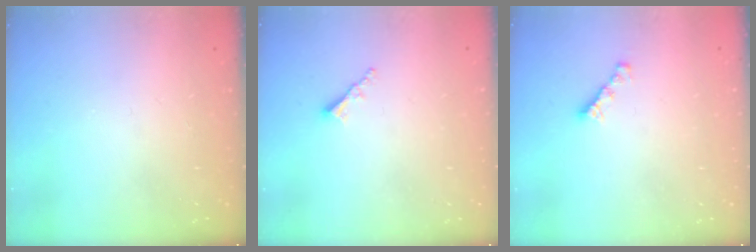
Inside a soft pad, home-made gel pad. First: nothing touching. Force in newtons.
{"total": 2.0, "press": 2.0, "slide": 0.5}
{"total": 3.0, "press": 3.0, "slide": 0.1}